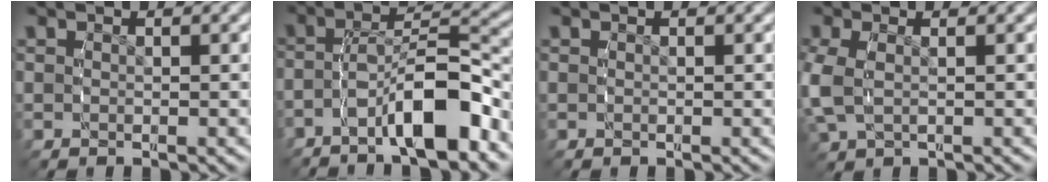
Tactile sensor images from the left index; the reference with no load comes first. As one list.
[{"total": 6.0, "force": [-3.5, 2.0, 4.5], "torque": [-0.073, 0.001, -0.053]}, {"total": 0.0}, {"total": 2.8, "force": [0.4, 2.0, 2.0], "torque": [-0.069, -0.009, 0.015]}]